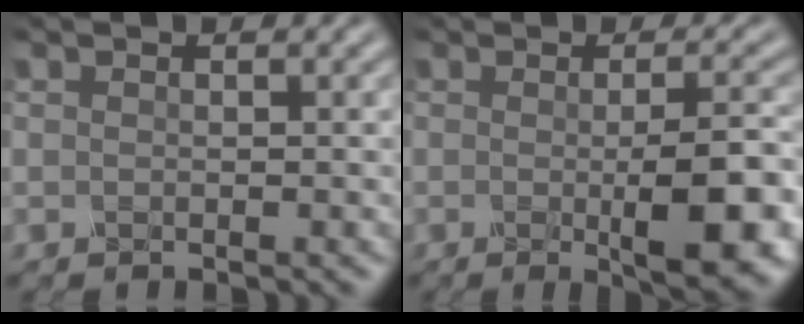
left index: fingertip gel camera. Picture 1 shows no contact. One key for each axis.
{"total": 6.8, "fx": -1.1, "fy": 1.6, "fz": 6.5, "tx": -0.092, "ty": -0.008, "tz": -0.013}